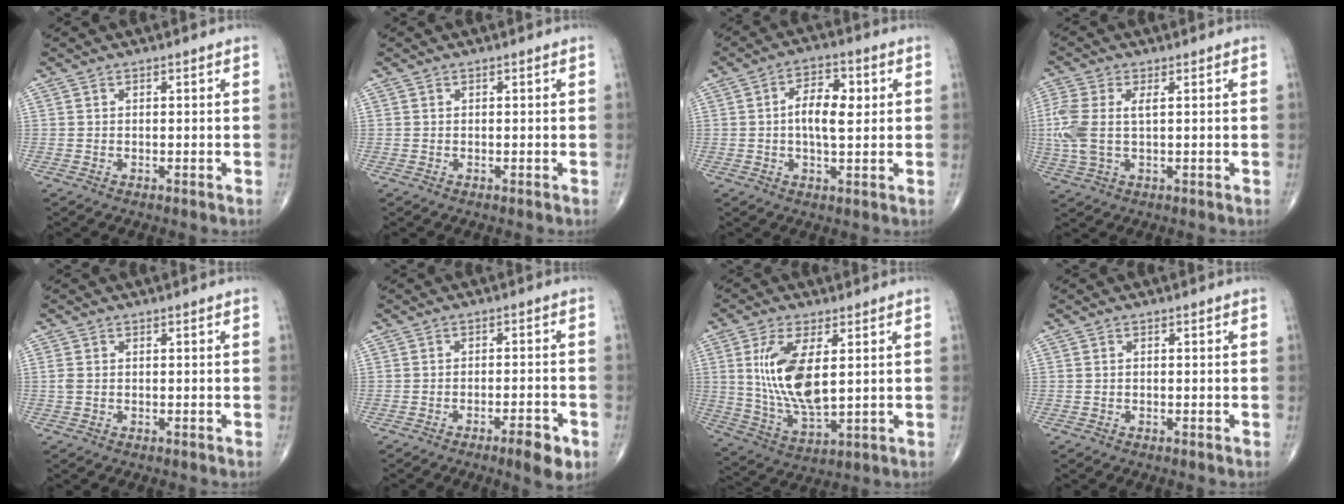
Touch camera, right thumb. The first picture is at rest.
{"total": 0.0}
{"total": 7.9, "force": [0.9, 3.7, 7.0], "torque": [-0.104, 0.006, 0.009]}
{"total": 8.4, "force": [0.8, 4.1, 7.3], "torque": [-0.209, 0.008, 0.021]}
{"total": 1.2, "force": [0.0, 0.8, 0.9], "torque": [-0.031, 0.004, 0.000]}
{"total": 5.9, "force": [-3.3, 1.3, 4.8], "torque": [-0.068, 0.011, -0.046]}
{"total": 13.7, "force": [2.7, 5.7, 12.1], "torque": [-0.240, -0.025, 0.062]}
{"total": 0.0}